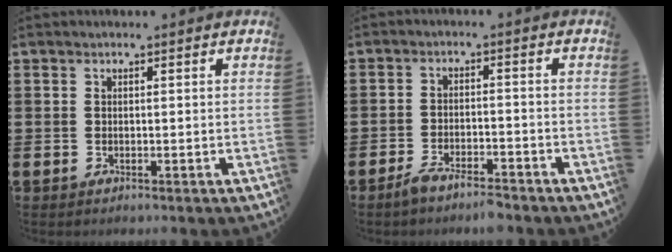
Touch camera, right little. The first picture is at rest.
{"total": 3.3, "force": [-2.9, 0.6, 1.5], "torque": [-0.033, 0.006, -0.058]}